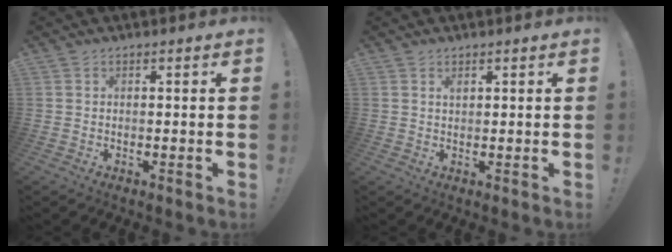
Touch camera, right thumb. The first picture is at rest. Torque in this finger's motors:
{"motor_torque": [0.54, 0.23, 0.27, 0.06, 0.00]}